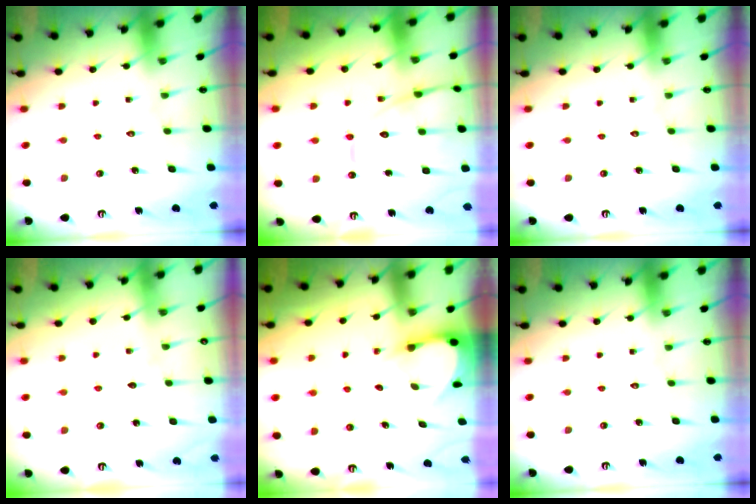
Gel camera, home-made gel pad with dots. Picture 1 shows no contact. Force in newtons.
{"total": 12.8, "press": 12.7, "slide": 1.3}
{"total": 0.0}
{"total": 2.6, "press": 2.6, "slide": 0.4}
{"total": 2.8, "press": 2.8, "slide": 0.2}
{"total": 0.0}